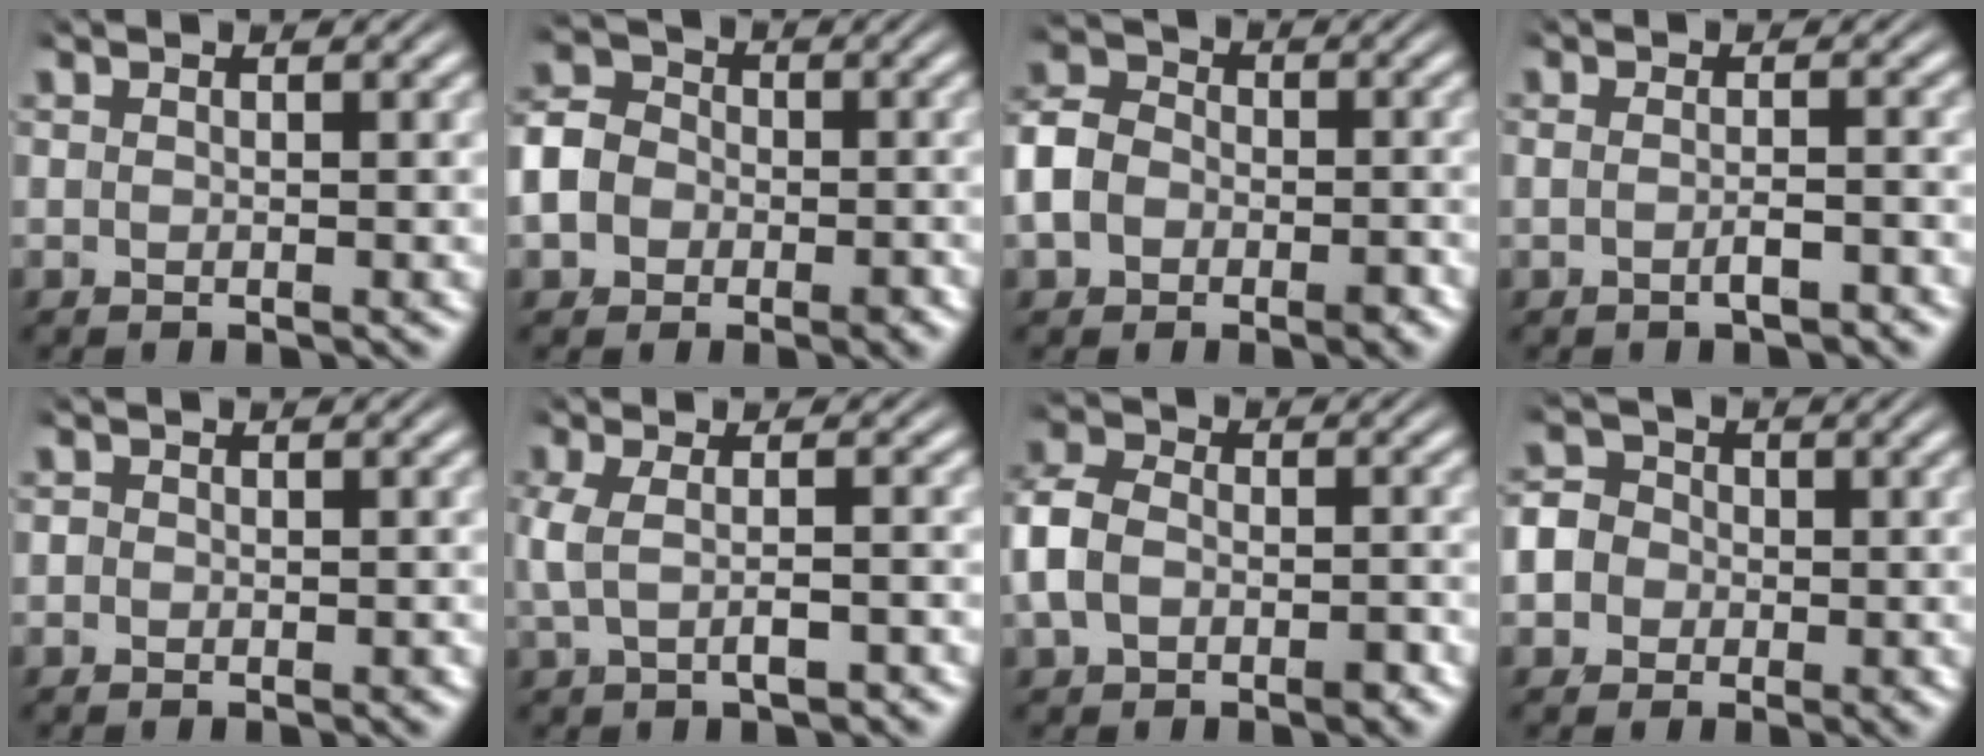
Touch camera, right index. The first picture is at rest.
{"total": 7.1, "force": [-0.9, 6.4, 2.9], "torque": [-0.069, -0.009, -0.024]}
{"total": 6.0, "force": [-1.1, 5.2, 2.7], "torque": [-0.067, -0.007, -0.026]}
{"total": 1.5, "force": [-1.0, 0.4, 1.0], "torque": [-0.013, 0.003, -0.021]}
{"total": 0.8, "force": [-0.4, 0.7, 0.1], "torque": [0.000, -0.002, -0.008]}
{"total": 3.1, "force": [-0.6, 1.6, 2.6], "torque": [-0.064, -0.006, -0.002]}
{"total": 4.9, "force": [-0.9, 4.0, 2.6], "torque": [-0.071, -0.006, -0.018]}
{"total": 7.0, "force": [-0.8, 6.5, 2.5], "torque": [-0.062, -0.014, -0.020]}